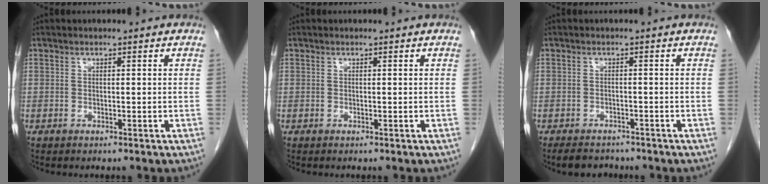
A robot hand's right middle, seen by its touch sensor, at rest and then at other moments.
{"total": 0.0}
{"total": 4.8, "force": [-4.2, 2.0, 1.4], "torque": [-0.023, -0.004, -0.059]}